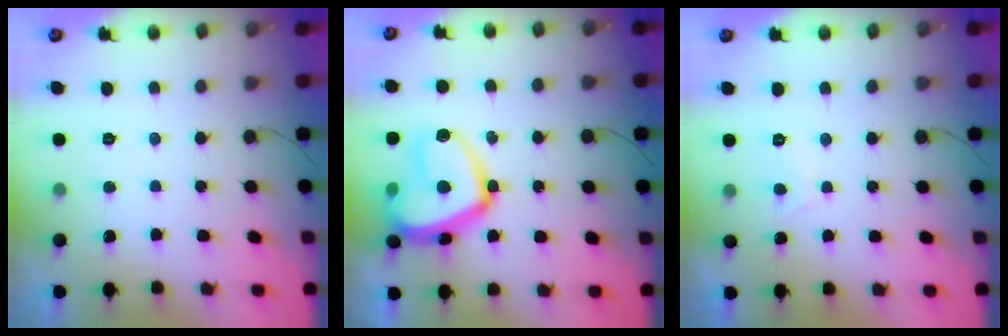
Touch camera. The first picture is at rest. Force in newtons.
{"total": 18.4, "press": 18.3, "slide": 1.7}
{"total": 2.4, "press": 2.3, "slide": 0.5}